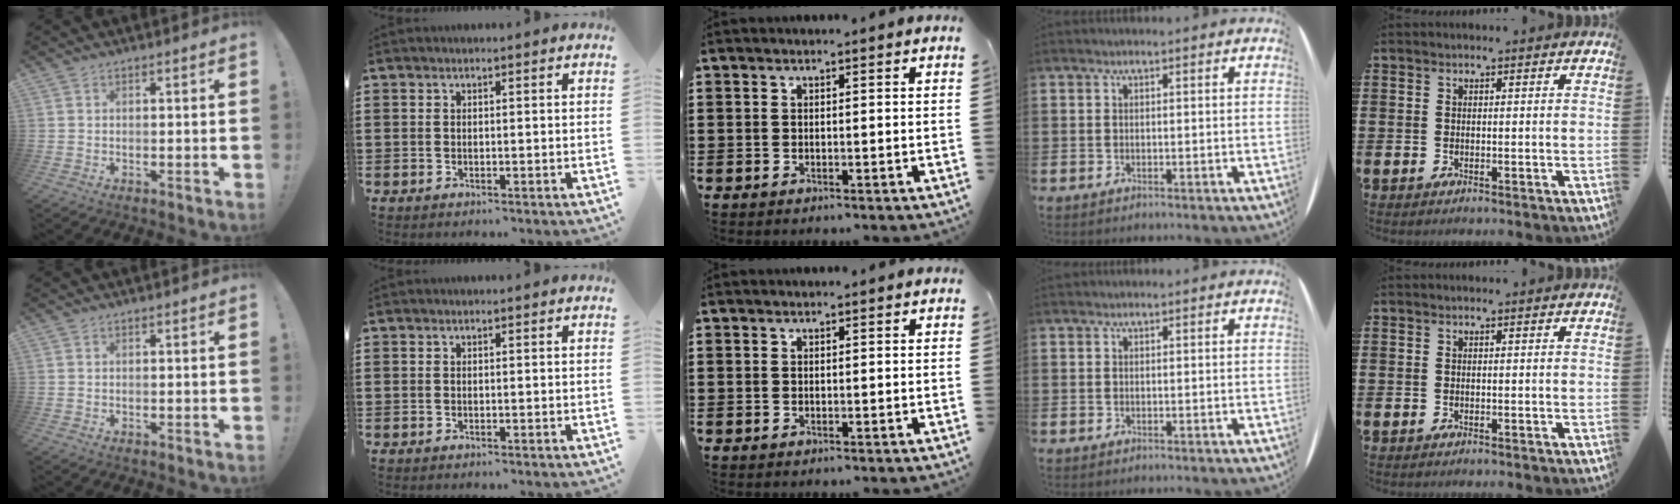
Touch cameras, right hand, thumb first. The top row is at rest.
{}